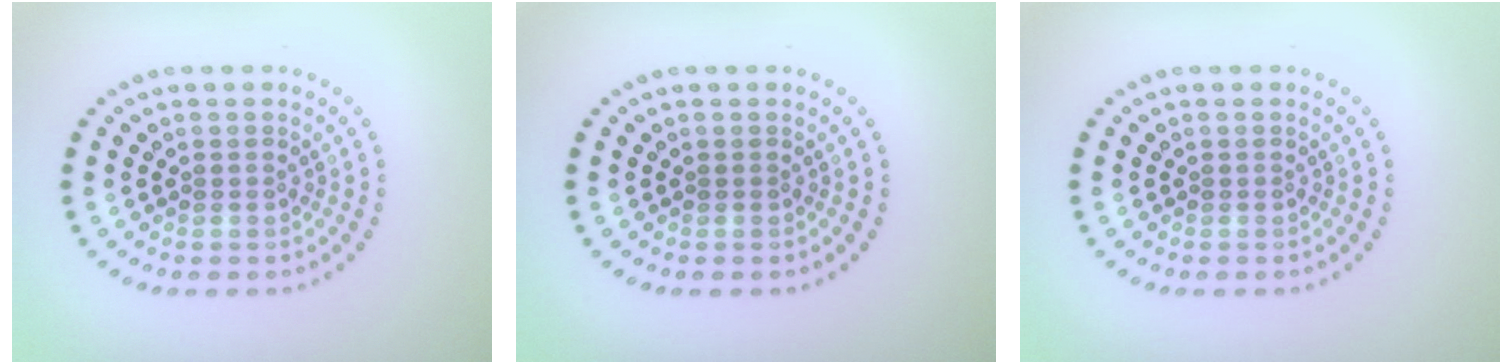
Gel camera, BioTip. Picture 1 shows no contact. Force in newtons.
{"total": 0.0}
{"total": 0.0}